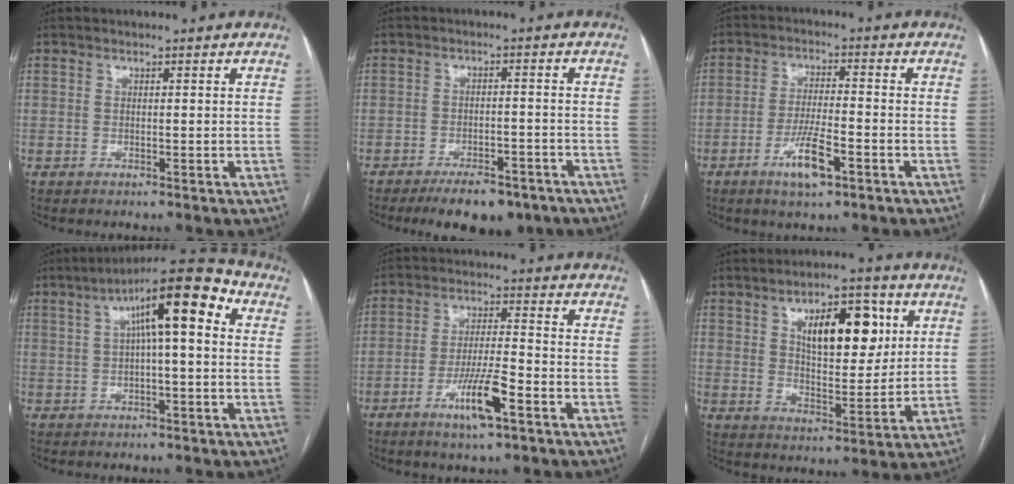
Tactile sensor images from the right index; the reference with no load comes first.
{"total": 8.8, "force": [-6.7, 3.2, 4.6], "torque": [-0.062, -0.001, -0.100]}
{"total": 7.0, "force": [-3.6, 1.2, 5.9], "torque": [-0.115, -0.006, -0.060]}
{"total": 12.3, "force": [3.1, 2.2, 11.7], "torque": [-0.181, 0.045, 0.042]}
{"total": 8.7, "force": [-4.4, 1.0, 7.4], "torque": [-0.141, -0.007, -0.078]}
{"total": 12.4, "force": [4.5, 5.2, 10.4], "torque": [-0.157, 0.012, 0.076]}